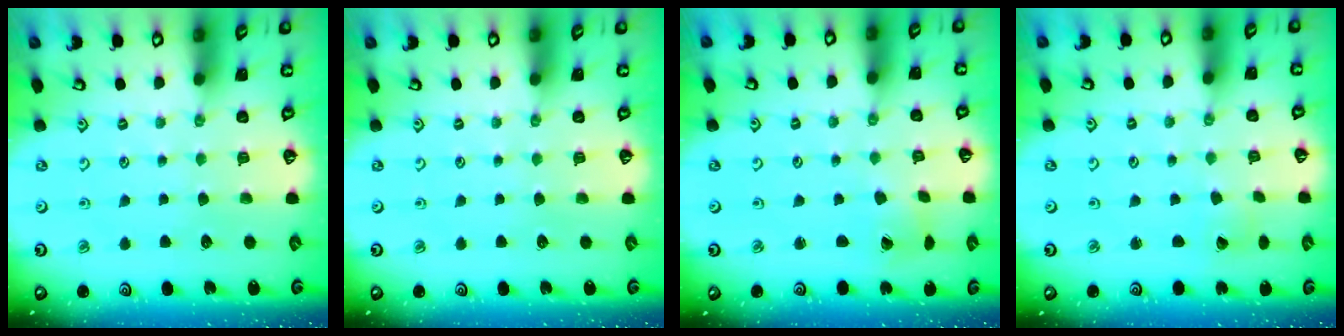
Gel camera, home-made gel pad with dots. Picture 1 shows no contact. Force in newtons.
{"total": 0.0}
{"total": 1.4, "press": 1.4, "slide": 0.2}
{"total": 0.8, "press": 0.8, "slide": 0.0}